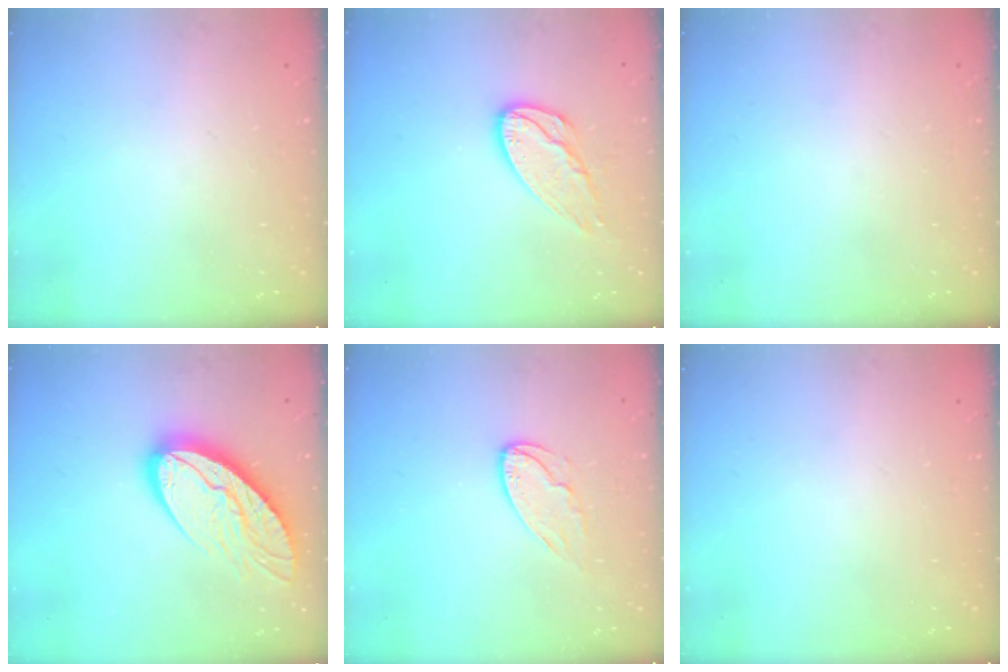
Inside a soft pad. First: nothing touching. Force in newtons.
{"total": 11.0, "press": 11.0, "slide": 0.6}
{"total": 0.0}
{"total": 14.9, "press": 14.8, "slide": 1.8}
{"total": 8.2, "press": 8.2, "slide": 0.5}
{"total": 0.0}